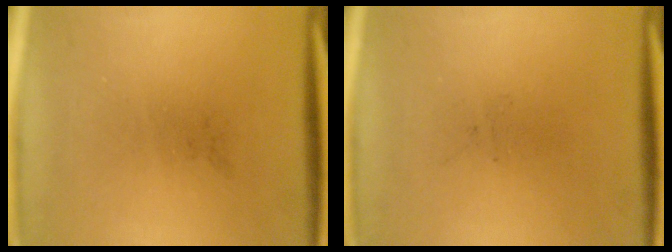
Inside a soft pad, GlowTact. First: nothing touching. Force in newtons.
{"total": 0.0}